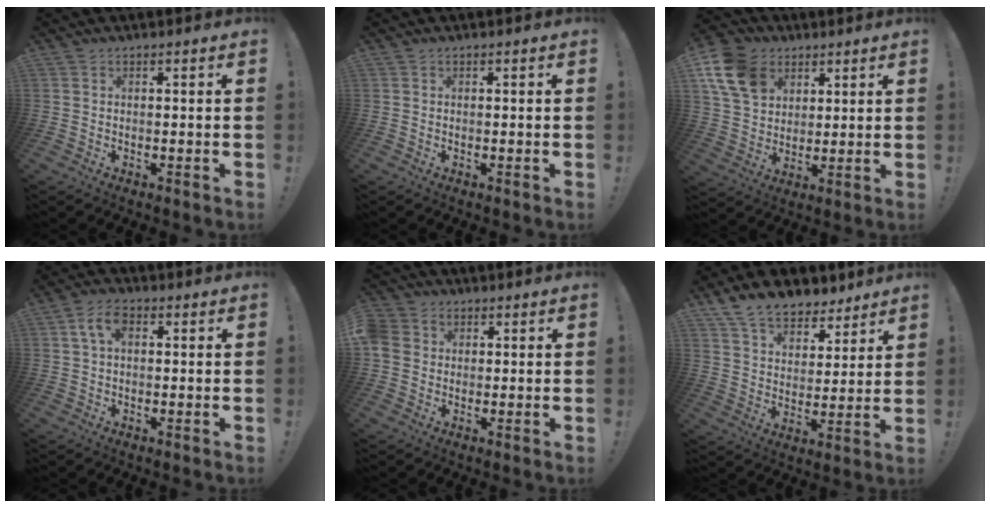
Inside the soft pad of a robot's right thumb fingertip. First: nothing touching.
{"total": 0.0}
{"total": 14.9, "force": [6.5, 11.3, 7.2], "torque": [-0.125, -0.023, 0.132]}
{"total": 6.1, "force": [1.6, 3.5, 4.8], "torque": [-0.087, 0.011, 0.031]}
{"total": 5.1, "force": [0.7, 4.7, 1.9], "torque": [-0.052, 0.005, 0.013]}
{"total": 11.5, "force": [9.1, 6.0, 3.6], "torque": [-0.065, -0.063, 0.174]}